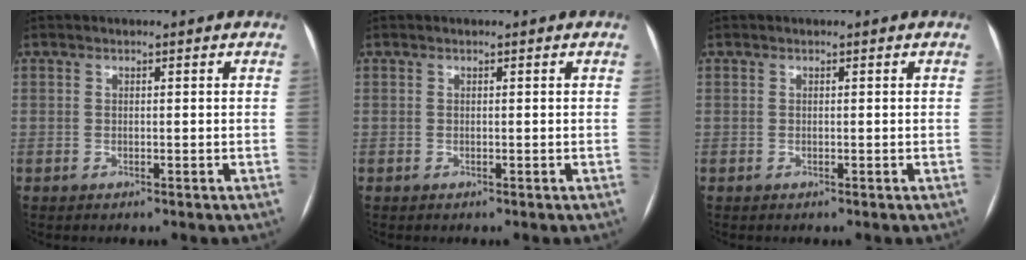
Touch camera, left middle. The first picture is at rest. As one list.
[{"total": 0.0}, {"total": 0.0}]